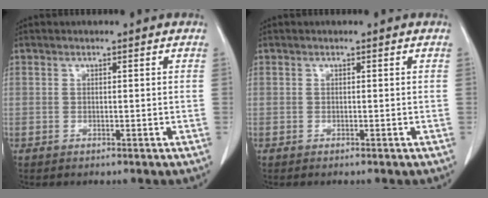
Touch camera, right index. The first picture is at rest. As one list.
[{"total": 0.0}]